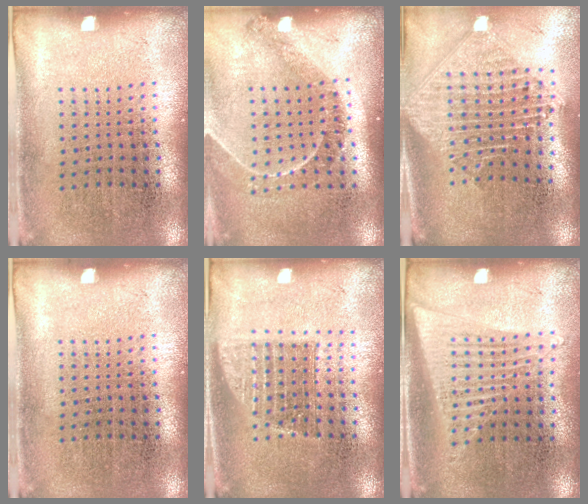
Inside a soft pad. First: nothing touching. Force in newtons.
{"total": 1.3, "press": 1.2, "slide": 0.2}
{"total": 2.5, "press": 1.9, "slide": 1.5}
{"total": 0.0}
{"total": 1.2, "press": 1.0, "slide": 0.7}
{"total": 1.5, "press": 1.4, "slide": 0.5}